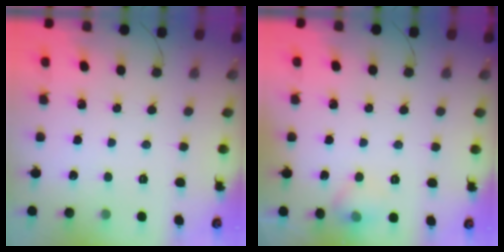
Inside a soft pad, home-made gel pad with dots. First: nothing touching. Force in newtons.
{"total": 9.5, "press": 6.2, "slide": 7.2}